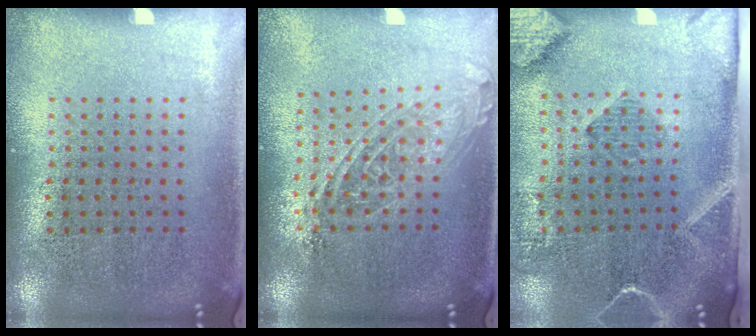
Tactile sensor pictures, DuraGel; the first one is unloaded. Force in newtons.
{"total": 1.5, "press": 1.2, "slide": 0.9}
{"total": 2.9, "press": 2.1, "slide": 1.9}